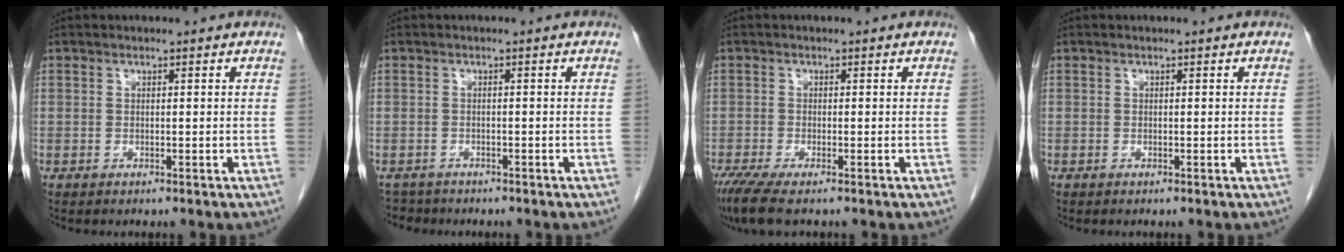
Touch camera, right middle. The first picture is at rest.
{"total": 2.8, "force": [-2.5, 1.1, -0.4], "torque": [0.000, -0.004, -0.044]}
{"total": 5.0, "force": [-3.6, 0.6, 3.4], "torque": [-0.066, -0.015, -0.065]}
{"total": 0.0}